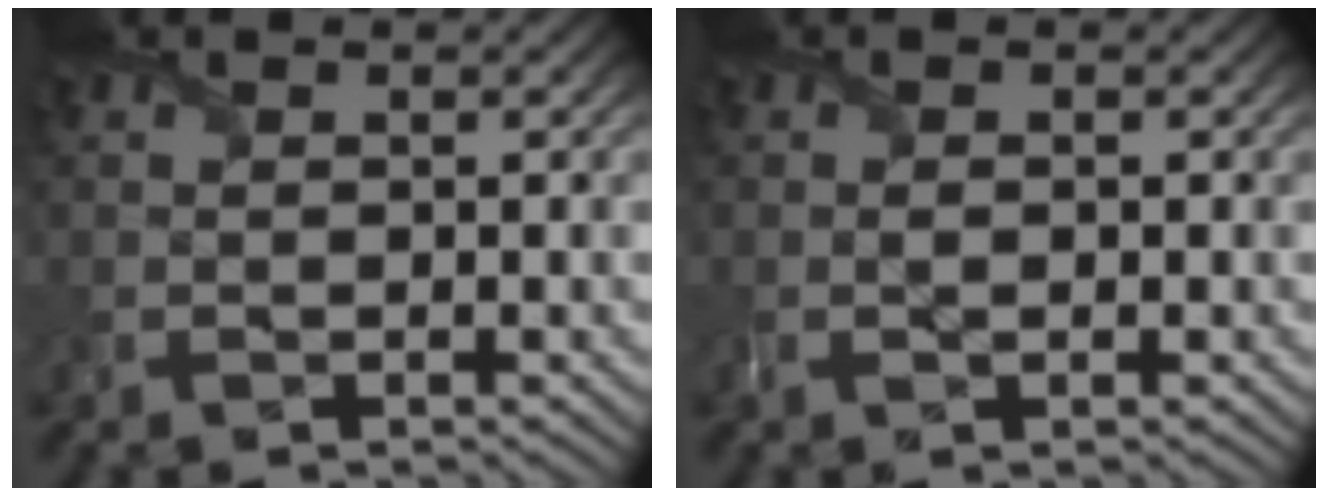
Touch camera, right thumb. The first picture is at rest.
{"total": 1.1, "force": [-0.2, 0.6, 0.9], "torque": [-0.019, -0.001, -0.002]}